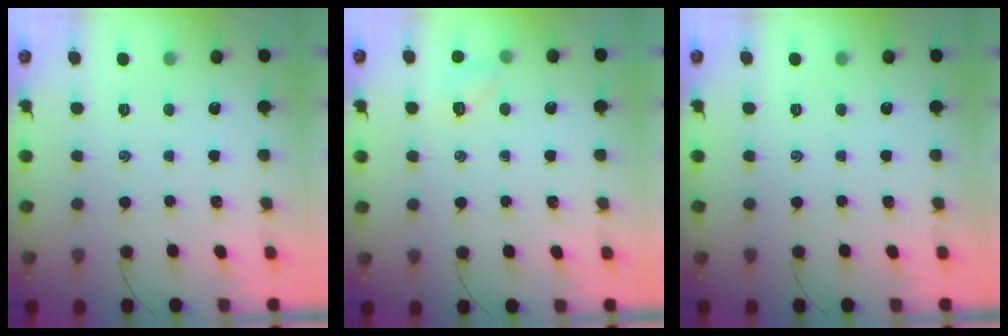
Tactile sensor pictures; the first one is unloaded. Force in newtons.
{"total": 6.1, "press": 6.0, "slide": 1.4}
{"total": 0.0}